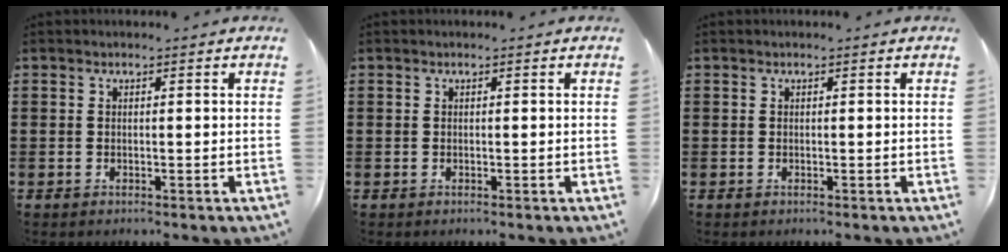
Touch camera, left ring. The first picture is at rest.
{"total": 0.0}
{"total": 0.0}